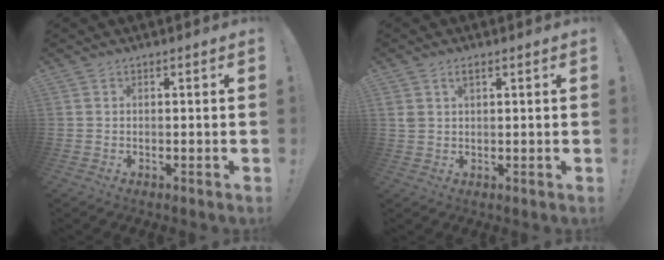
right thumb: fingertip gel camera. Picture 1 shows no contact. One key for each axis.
{"total": 2.4, "fx": 1.1, "fy": 1.2, "fz": 1.7, "tx": -0.027, "ty": 0.000, "tz": 0.020}